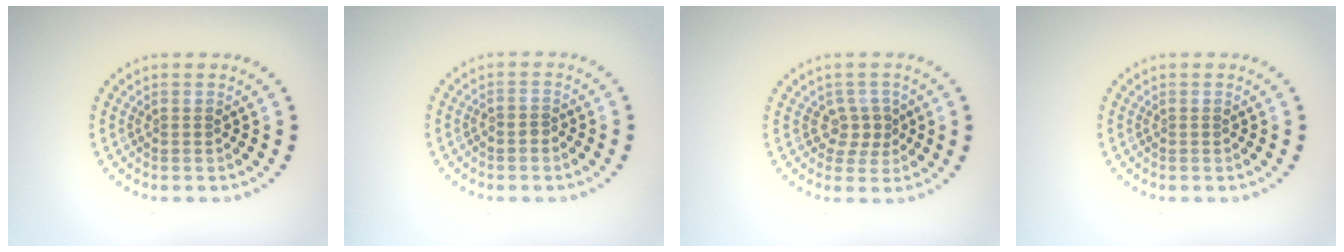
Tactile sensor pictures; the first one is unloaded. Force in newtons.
{"total": 0.7, "press": 0.4, "slide": 0.5}
{"total": 1.8, "press": 1.4, "slide": 1.0}
{"total": 0.0}